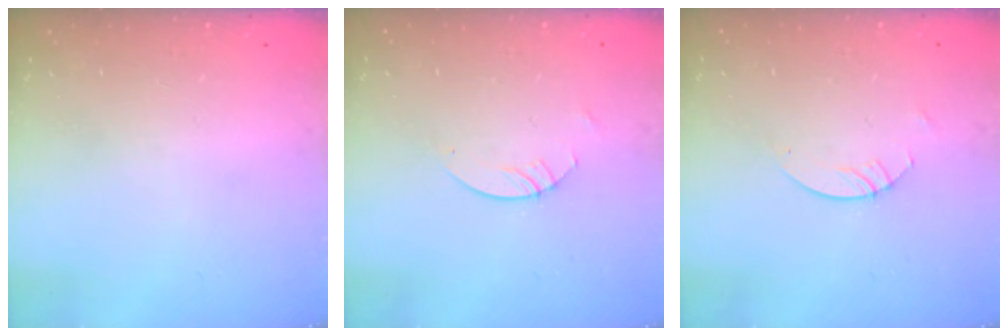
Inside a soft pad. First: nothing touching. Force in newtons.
{"total": 3.0, "press": 2.9, "slide": 0.3}
{"total": 3.0, "press": 2.9, "slide": 0.3}